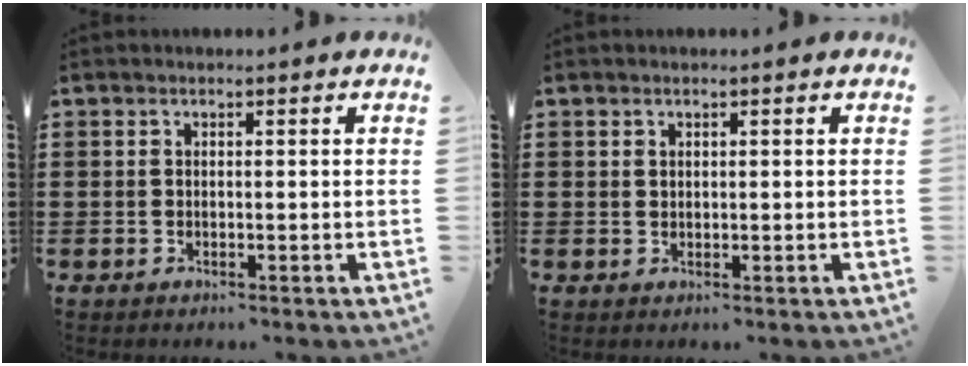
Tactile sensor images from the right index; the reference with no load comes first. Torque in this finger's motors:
{"motor_torque": [-0.61, 0.66, 0.01, -0.01]}